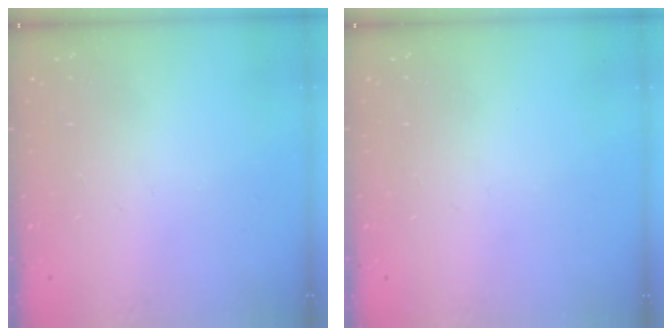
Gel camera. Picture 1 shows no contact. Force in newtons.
{"total": 0.0}